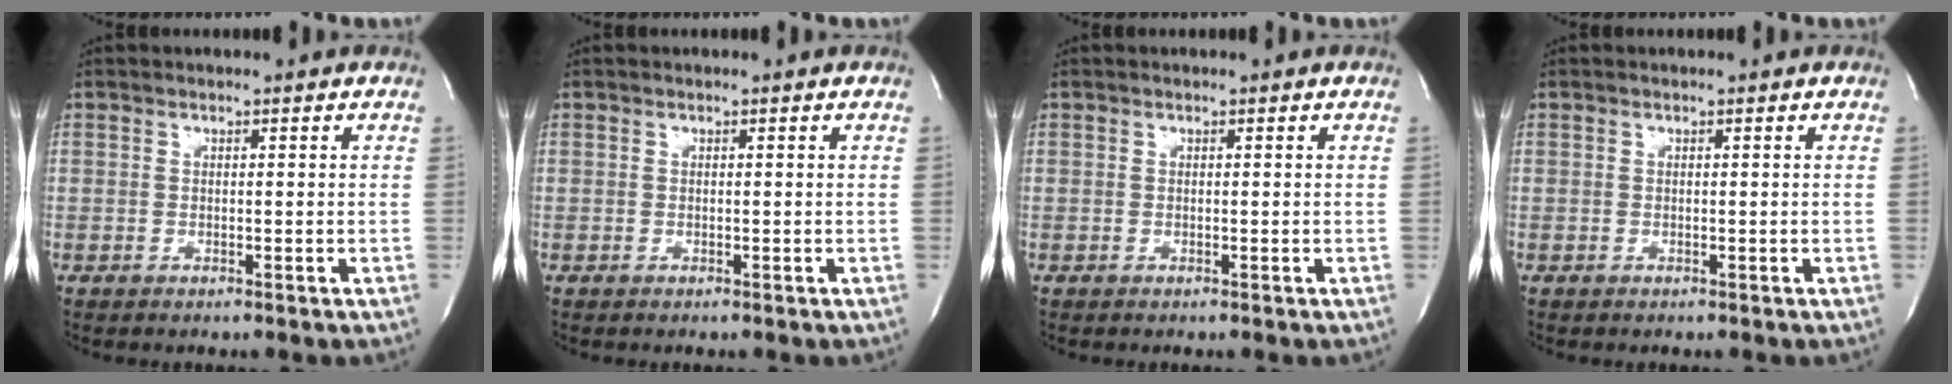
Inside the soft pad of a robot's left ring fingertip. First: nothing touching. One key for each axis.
{"total": 0.0}
{"total": 0.0}
{"total": 0.0}